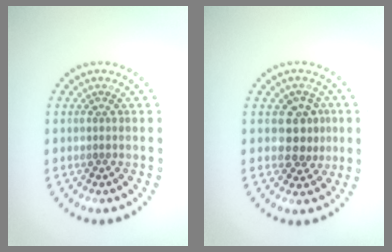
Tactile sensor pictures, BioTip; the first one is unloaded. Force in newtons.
{"total": 3.0, "press": 2.8, "slide": 1.1}